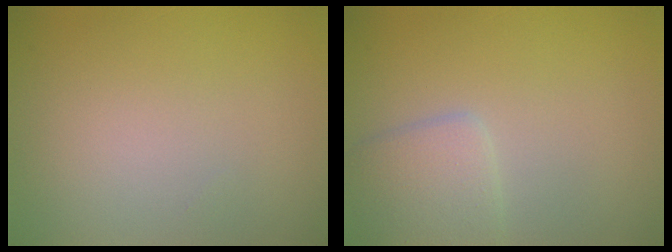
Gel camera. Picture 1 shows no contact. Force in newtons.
{"total": 2.9, "press": 2.9, "slide": 0.2}